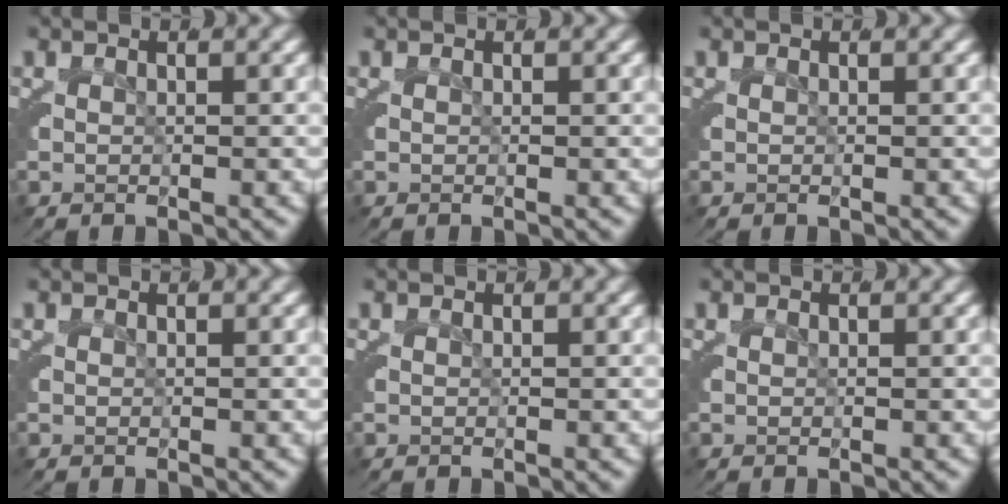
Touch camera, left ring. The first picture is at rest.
{"total": 0.0}
{"total": 0.0}
{"total": 0.0}
{"total": 0.0}
{"total": 0.0}